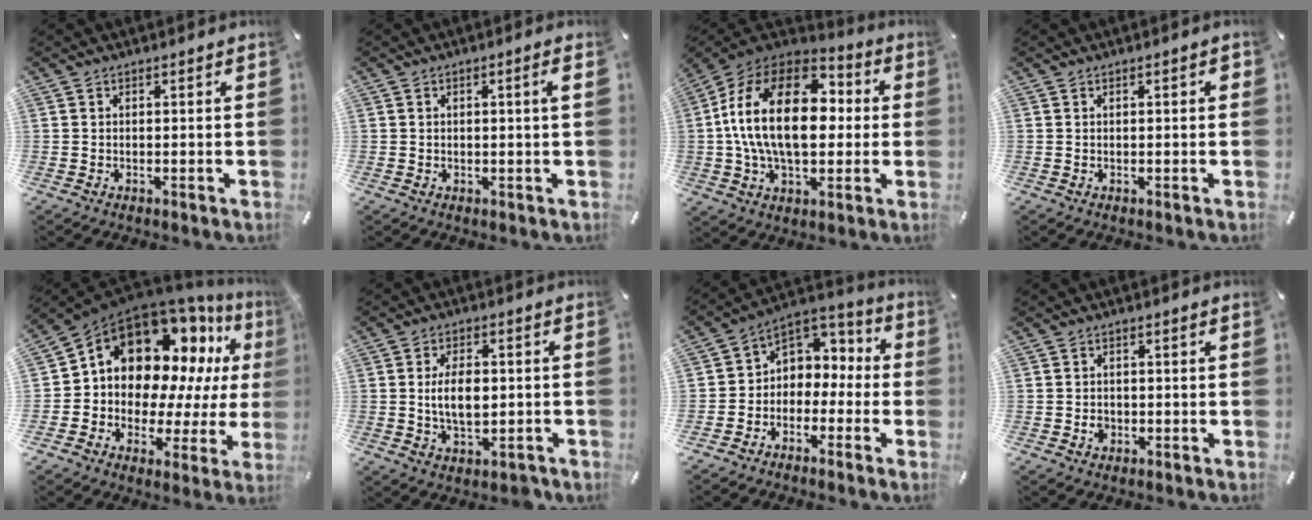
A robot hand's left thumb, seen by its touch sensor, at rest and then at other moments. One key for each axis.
{"total": 2.6, "fx": 0.2, "fy": 0.3, "fz": 2.5, "tx": -0.044, "ty": -0.001, "tz": 0.002}
{"total": 24.3, "fx": 1.0, "fy": 15.2, "fz": 19.0, "tx": -0.372, "ty": 0.017, "tz": 0.014}
{"total": 1.1, "fx": -0.1, "fy": 0.3, "fz": 1.0, "tx": -0.018, "ty": 0.002, "tz": -0.003}
{"total": 16.1, "fx": 7.6, "fy": 11.6, "fz": 8.1, "tx": -0.139, "ty": -0.083, "tz": 0.137}
{"total": 7.8, "fx": -0.5, "fy": 4.8, "fz": 6.2, "tx": -0.116, "ty": -0.001, "tz": -0.013}
{"total": 5.7, "fx": -0.3, "fy": 5.7, "fz": 0.7, "tx": -0.017, "ty": -0.004, "tz": -0.002}
{"total": 2.1, "fx": -0.6, "fy": 1.8, "fz": 0.9, "tx": -0.018, "ty": 0.005, "tz": -0.013}